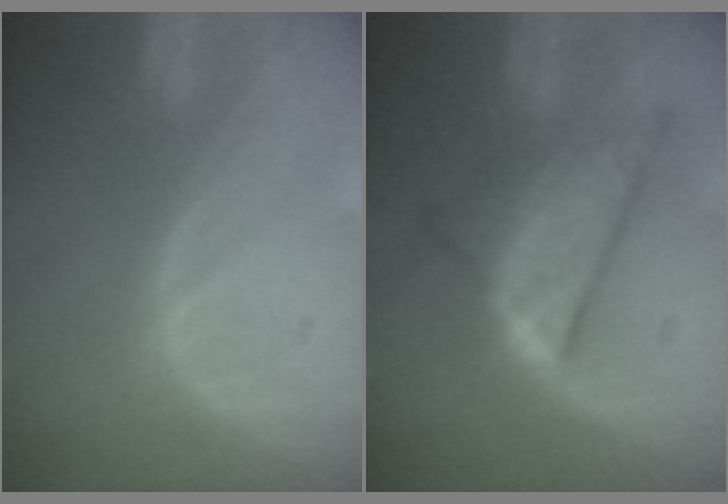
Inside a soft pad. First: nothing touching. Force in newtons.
{"total": 8.7, "press": 8.7, "slide": 0.7}